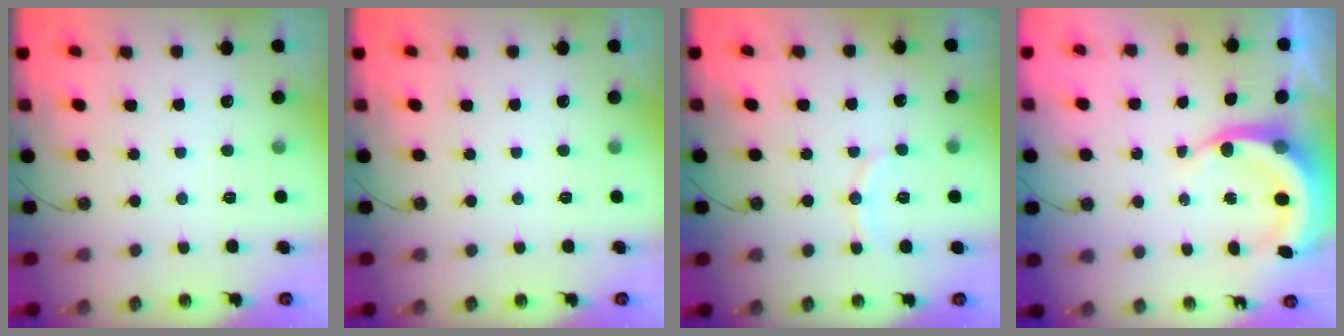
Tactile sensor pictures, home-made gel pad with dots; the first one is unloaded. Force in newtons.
{"total": 0.0}
{"total": 8.1, "press": 7.8, "slide": 2.1}
{"total": 8.1, "press": 7.9, "slide": 1.8}